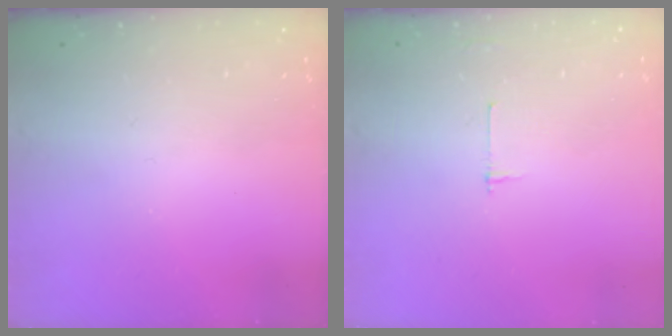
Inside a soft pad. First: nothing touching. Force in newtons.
{"total": 2.7, "press": 2.7, "slide": 0.3}